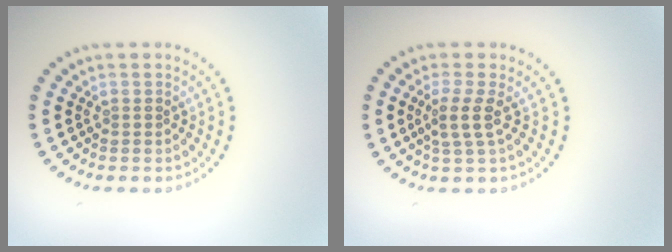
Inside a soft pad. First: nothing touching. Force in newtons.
{"total": 2.3, "press": 1.8, "slide": 1.5}